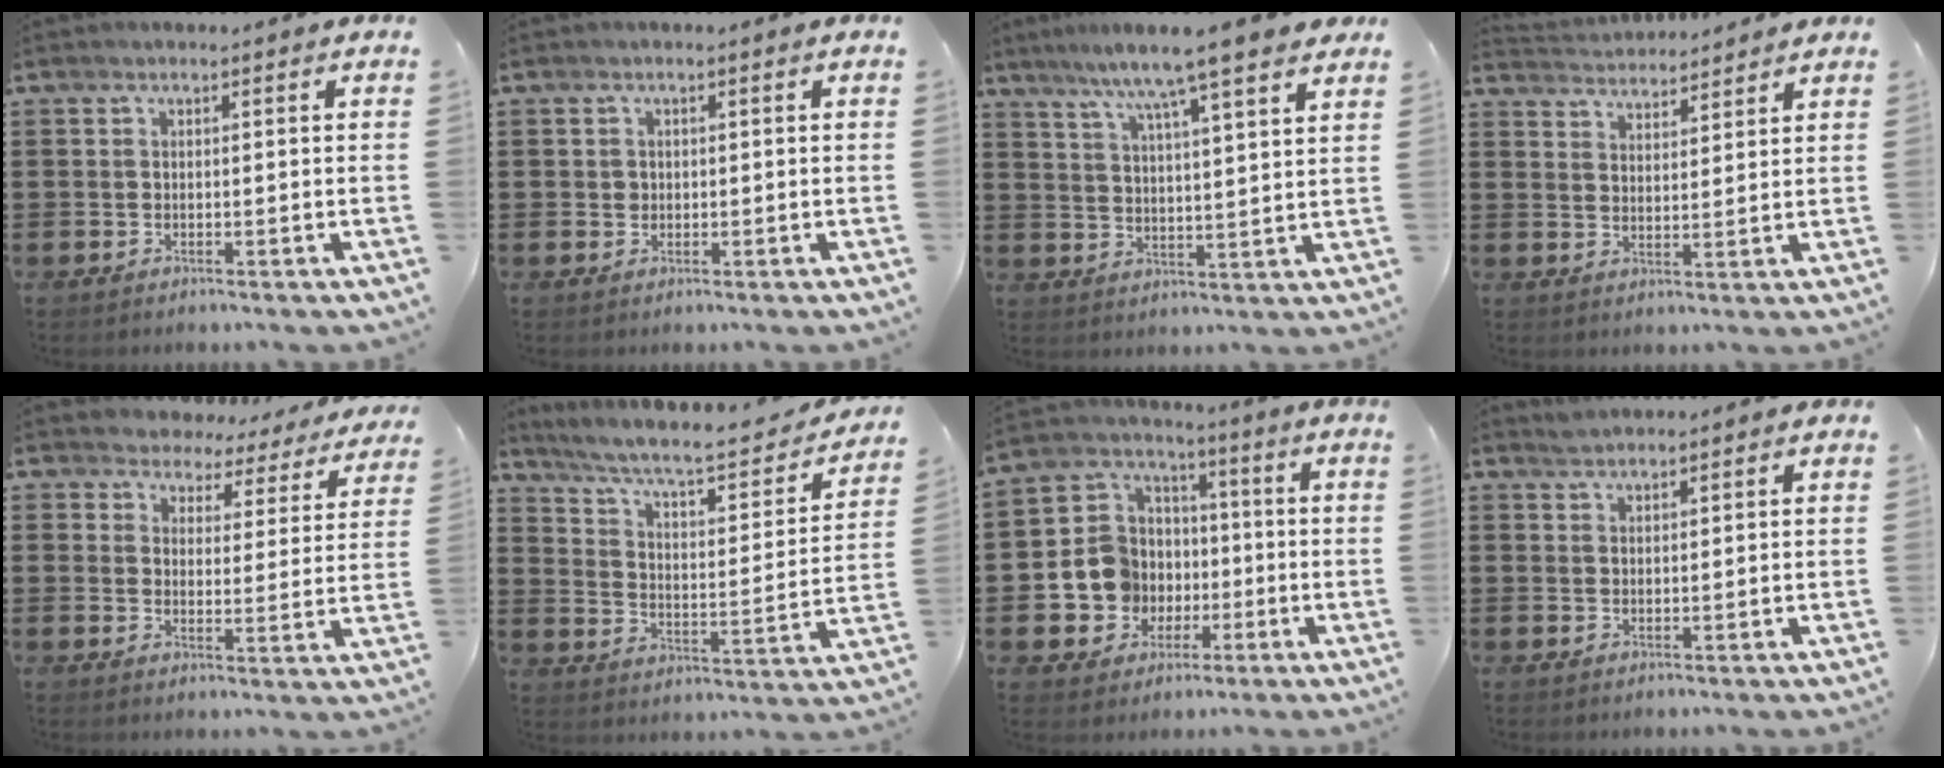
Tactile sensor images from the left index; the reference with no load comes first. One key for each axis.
{"total": 1.0, "fx": 0.2, "fy": 0.9, "fz": 0.4, "tx": -0.010, "ty": 0.005, "tz": 0.005}
{"total": 7.5, "fx": 6.3, "fy": -1.0, "fz": 4.0, "tx": -0.100, "ty": -0.033, "tz": 0.104}
{"total": 3.5, "fx": 3.5, "fy": -0.1, "fz": -0.3, "tx": -0.008, "ty": -0.018, "tz": 0.064}
{"total": 3.8, "fx": 3.7, "fy": 0.9, "fz": -0.1, "tx": -0.023, "ty": -0.028, "tz": 0.059}
{"total": 6.6, "fx": 5.3, "fy": 1.0, "fz": 3.7, "tx": -0.095, "ty": -0.039, "tz": 0.085}
{"total": 9.0, "fx": -1.4, "fy": 8.7, "fz": 2.1, "tx": -0.096, "ty": 0.004, "tz": -0.022}
{"total": 1.6, "fx": 1.6, "fy": 0.2, "fz": 0.2, "tx": -0.007, "ty": 0.000, "tz": 0.032}